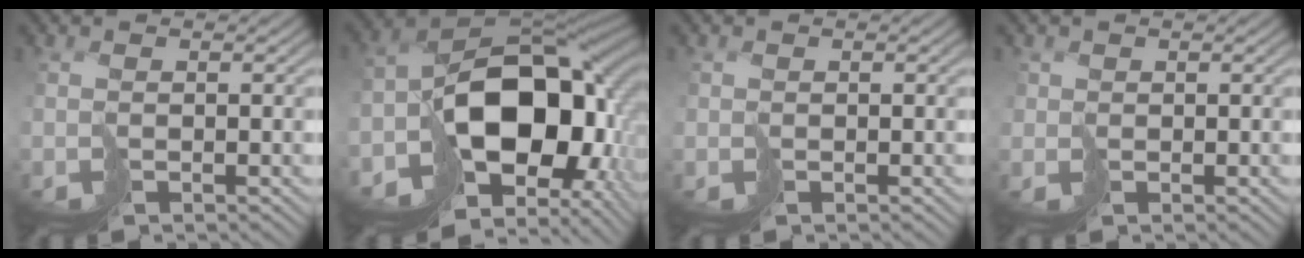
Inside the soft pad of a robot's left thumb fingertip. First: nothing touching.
{"total": 17.7, "force": [-5.1, 11.5, 12.4], "torque": [-0.175, -0.034, -0.062]}
{"total": 0.6, "force": [0.1, 0.3, -0.5], "torque": [0.016, 0.000, -0.001]}
{"total": 1.4, "force": [0.5, 0.9, -0.9], "torque": [0.019, -0.001, 0.007]}